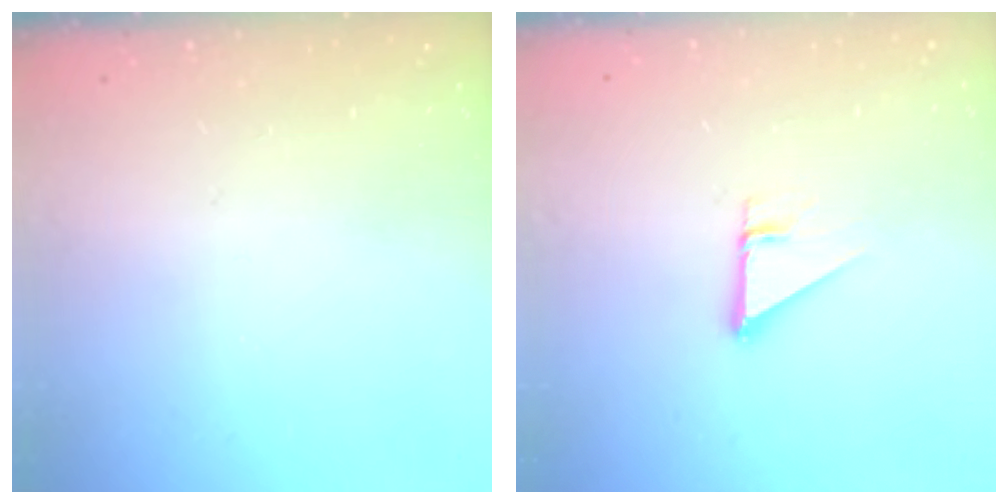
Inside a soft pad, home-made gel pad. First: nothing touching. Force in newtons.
{"total": 2.7, "press": 2.7, "slide": 0.1}